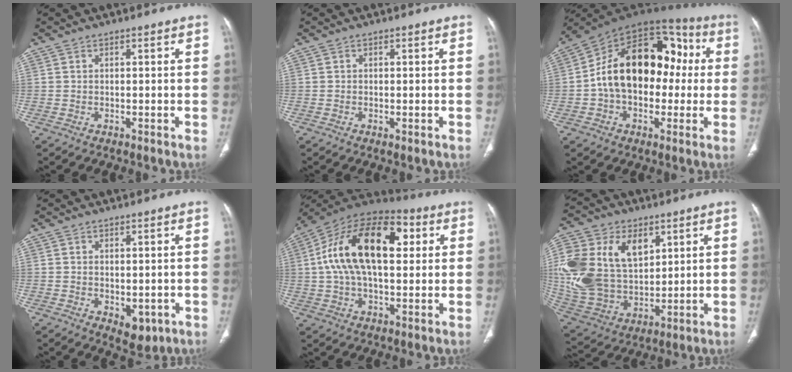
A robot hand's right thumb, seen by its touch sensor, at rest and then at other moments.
{"total": 0.6, "force": [-0.3, 0.2, 0.5], "torque": [-0.010, -0.003, -0.003]}
{"total": 22.0, "force": [0.7, 14.6, 16.5], "torque": [-0.239, 0.056, 0.006]}
{"total": 4.4, "force": [-1.0, 2.8, 3.3], "torque": [-0.031, -0.006, 0.004]}
{"total": 22.1, "force": [4.5, 11.8, 18.2], "torque": [-0.305, 0.026, 0.065]}
{"total": 25.1, "force": [7.3, 17.0, 17.0], "torque": [-0.365, 0.006, 0.152]}